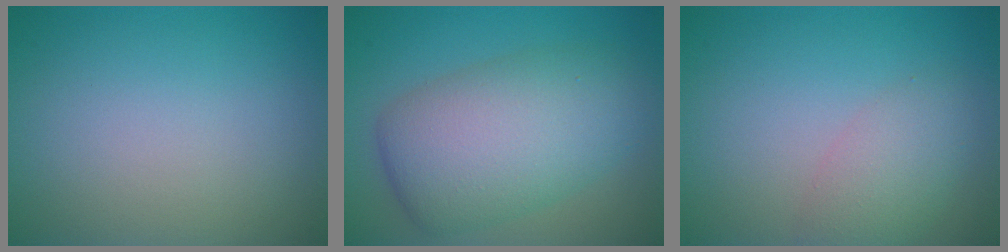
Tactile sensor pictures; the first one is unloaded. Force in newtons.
{"total": 9.0, "press": 9.0, "slide": 0.1}
{"total": 3.0, "press": 3.0, "slide": 0.1}